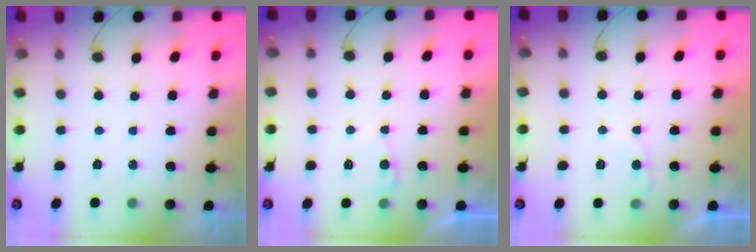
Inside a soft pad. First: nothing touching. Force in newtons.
{"total": 2.0, "press": 2.0, "slide": 0.3}
{"total": 2.4, "press": 2.4, "slide": 0.4}